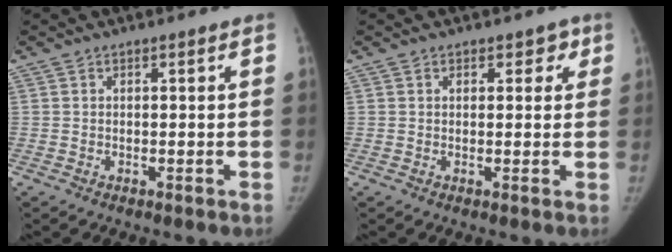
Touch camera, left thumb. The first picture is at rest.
{"total": 3.0, "force": [1.4, 2.0, 1.8], "torque": [0.006, -0.002, 0.013]}